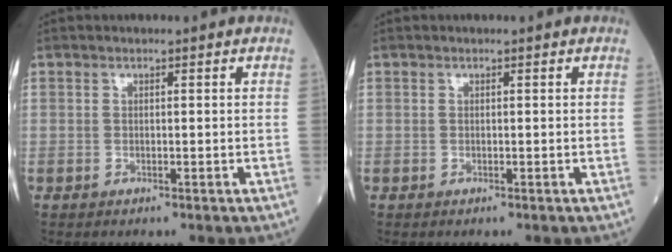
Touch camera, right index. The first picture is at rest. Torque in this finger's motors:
{"motor_torque": [0.01, 0.00, -0.02, 0.00]}